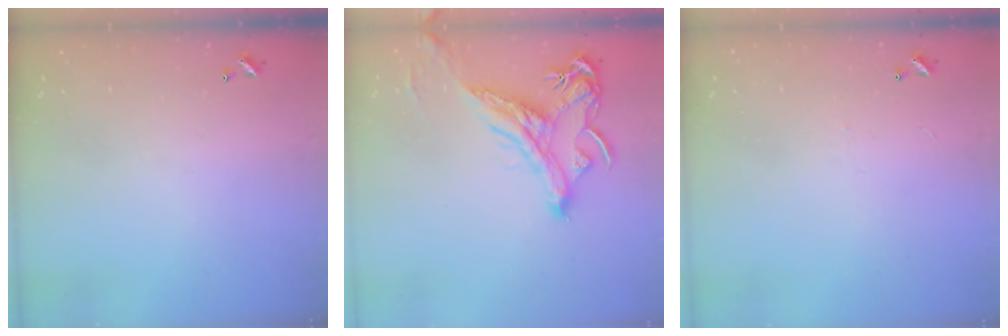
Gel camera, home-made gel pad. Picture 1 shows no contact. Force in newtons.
{"total": 1.4, "press": 0.8, "slide": 1.1}
{"total": 1.5, "press": 1.4, "slide": 0.5}